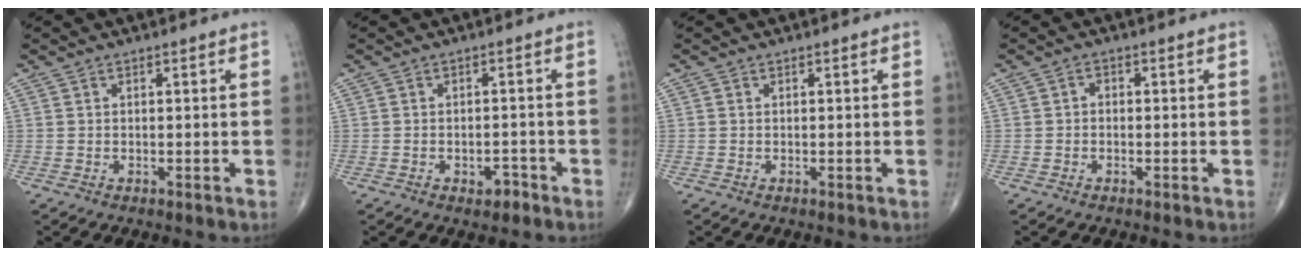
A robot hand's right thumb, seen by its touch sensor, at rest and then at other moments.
{"total": 2.9, "force": [-1.7, 1.6, 1.7], "torque": [-0.016, 0.012, -0.020]}
{"total": 0.0}
{"total": 1.4, "force": [-0.2, 1.1, 0.8], "torque": [-0.004, 0.006, -0.008]}